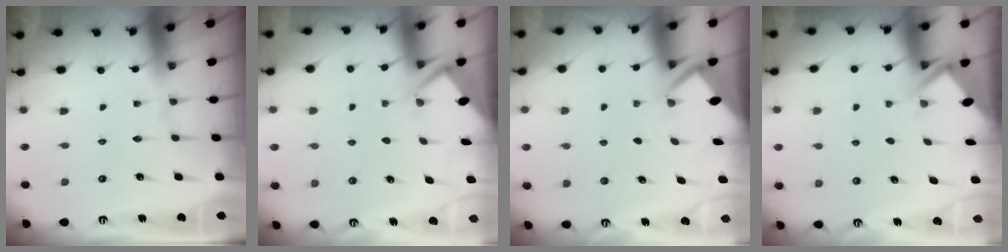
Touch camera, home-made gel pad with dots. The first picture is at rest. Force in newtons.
{"total": 2.6, "press": 2.6, "slide": 0.4}
{"total": 2.6, "press": 2.6, "slide": 0.3}
{"total": 3.0, "press": 2.9, "slide": 0.4}